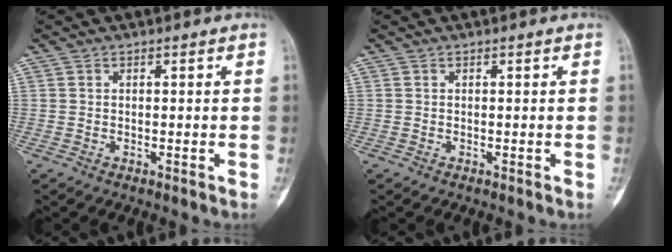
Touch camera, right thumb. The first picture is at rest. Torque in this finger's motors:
{"motor_torque": [0.00, 0.00, 0.02, 0.02, 0.00]}